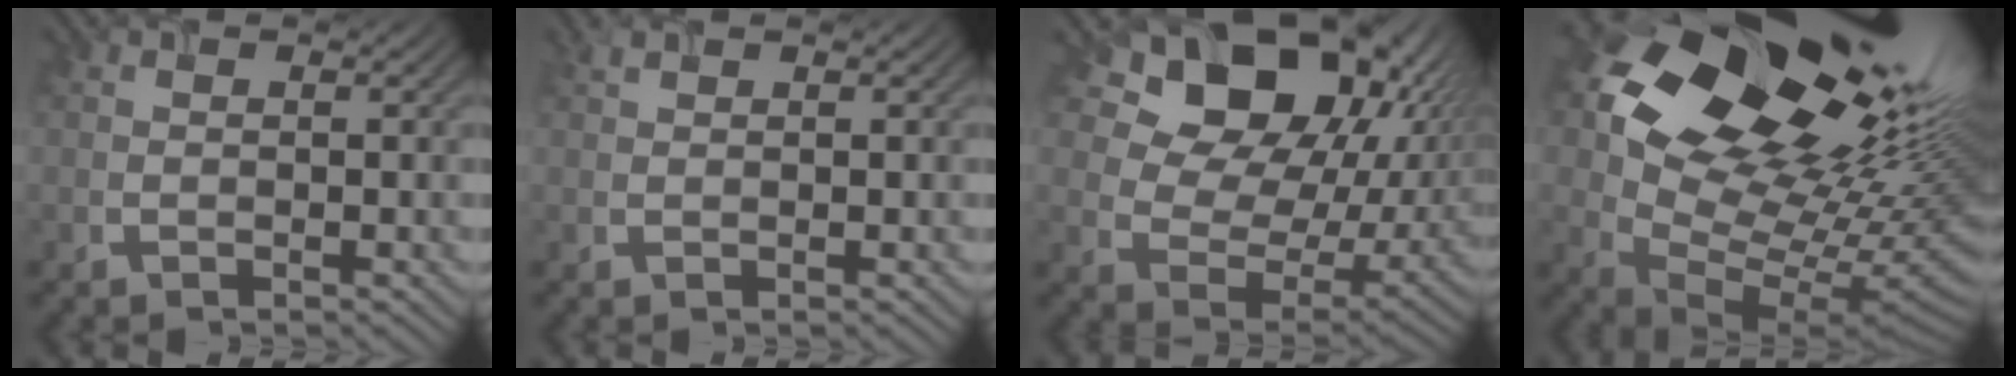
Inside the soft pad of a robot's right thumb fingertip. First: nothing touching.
{"total": 0.9, "force": [0.7, 0.3, 0.4], "torque": [-0.014, 0.002, 0.016]}
{"total": 18.3, "force": [8.2, 12.8, 10.3], "torque": [-0.186, 0.023, 0.151]}
{"total": 21.0, "force": [9.2, 12.7, 13.9], "torque": [-0.242, -0.007, 0.184]}